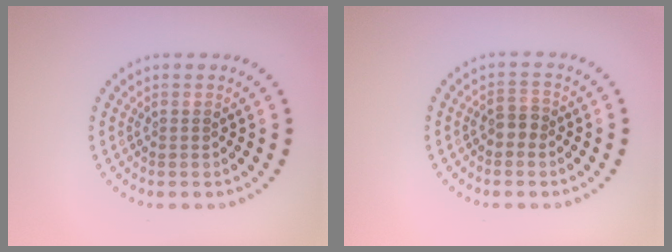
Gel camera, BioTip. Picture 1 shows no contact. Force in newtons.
{"total": 1.3, "press": 1.2, "slide": 0.5}